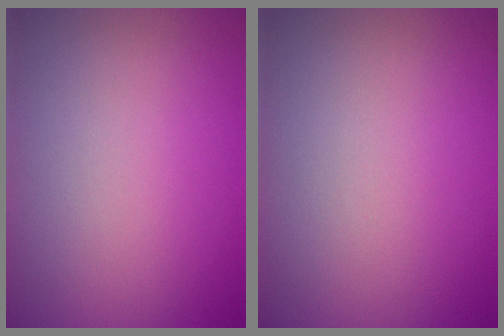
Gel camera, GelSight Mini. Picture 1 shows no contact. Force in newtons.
{"total": 0.0}